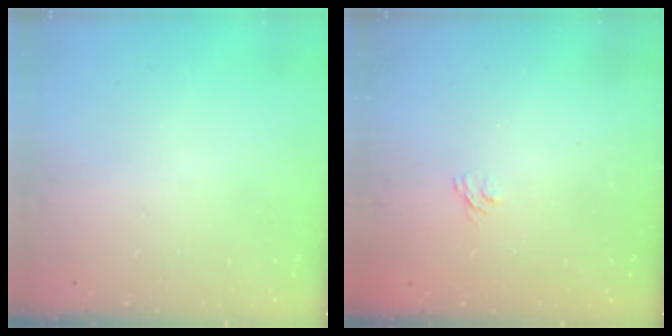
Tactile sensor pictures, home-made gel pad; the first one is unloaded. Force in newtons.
{"total": 3.1, "press": 2.8, "slide": 1.3}